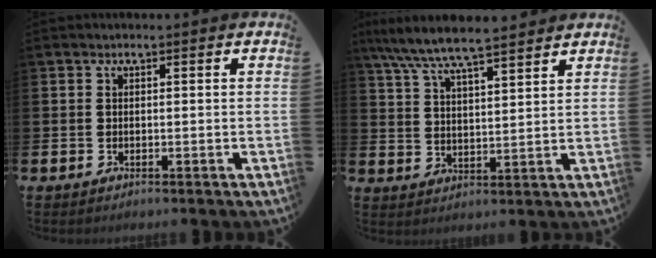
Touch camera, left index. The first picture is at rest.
{"total": 7.4, "force": [7.0, 0.6, 2.5], "torque": [-0.078, -0.030, 0.125]}